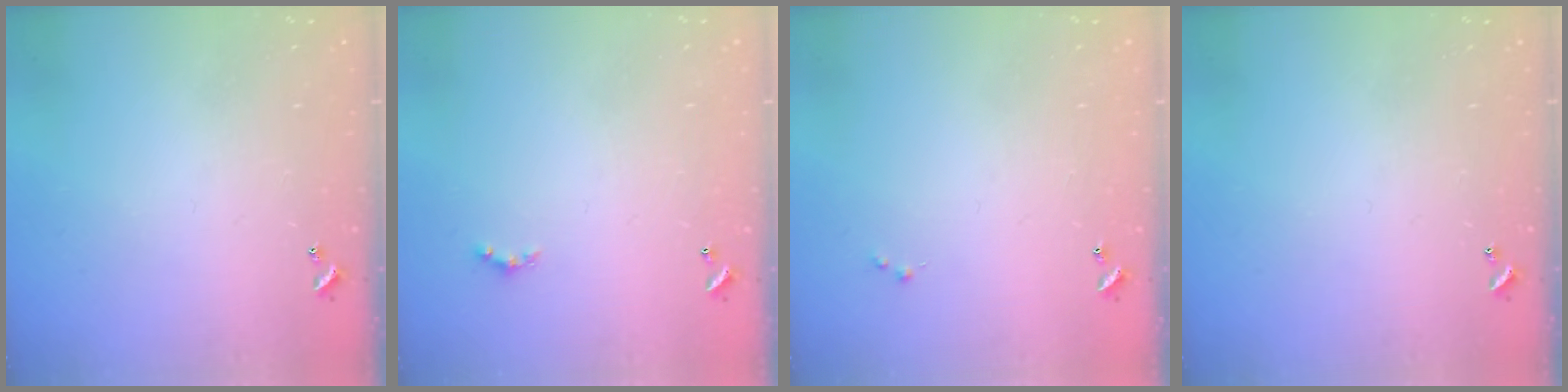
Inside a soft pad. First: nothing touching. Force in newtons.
{"total": 2.5, "press": 2.5, "slide": 0.4}
{"total": 0.0}
{"total": 0.0}